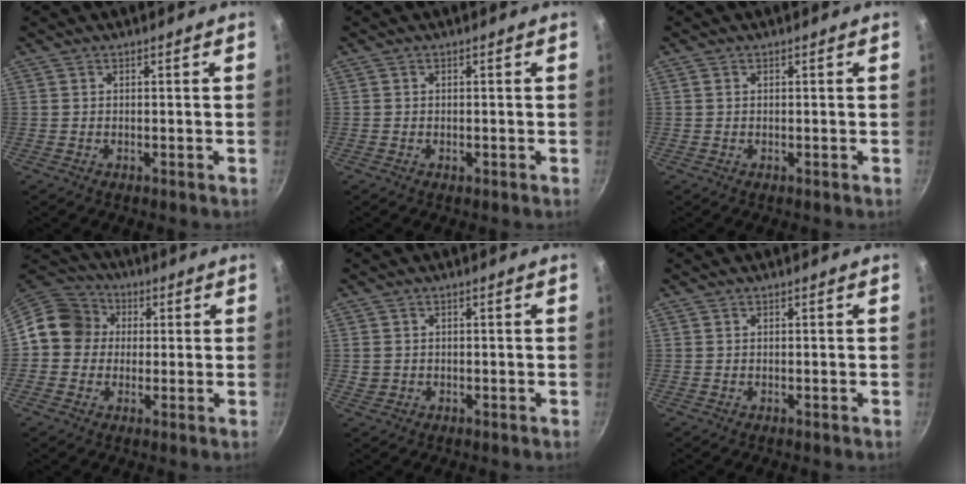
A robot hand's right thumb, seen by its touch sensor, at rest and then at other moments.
{"total": 0.6, "force": [-0.2, 0.5, 0.2], "torque": [-0.002, 0.001, -0.005]}
{"total": 0.7, "force": [0.2, 0.5, 0.4], "torque": [-0.006, 0.002, 0.003]}
{"total": 10.5, "force": [1.0, 9.6, 4.1], "torque": [-0.039, 0.023, -0.005]}
{"total": 1.8, "force": [-0.1, 1.6, 0.6], "torque": [-0.010, 0.003, 0.001]}
{"total": 0.0}